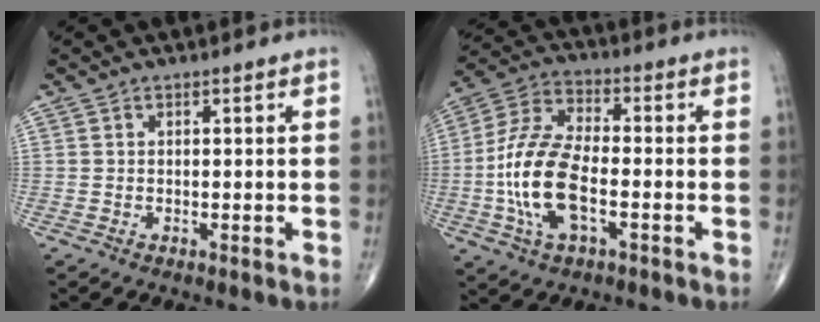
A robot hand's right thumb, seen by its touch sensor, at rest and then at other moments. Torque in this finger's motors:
{"motor_torque": [1.30, 1.48, 1.55, -0.16, 0.57]}